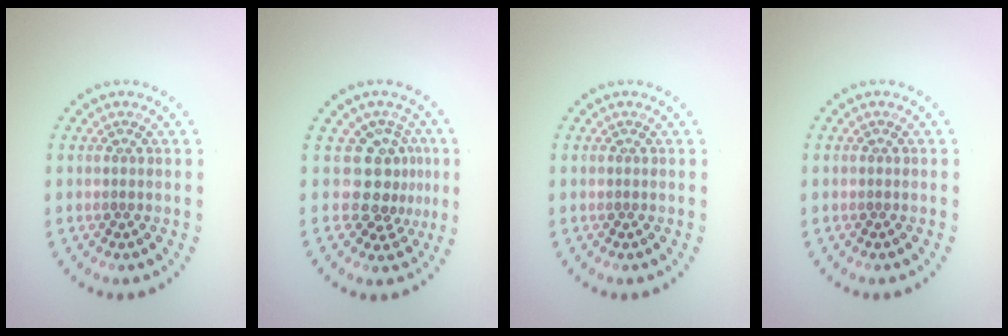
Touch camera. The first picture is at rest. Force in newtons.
{"total": 3.5, "press": 2.5, "slide": 2.4}
{"total": 0.0}
{"total": 0.0}